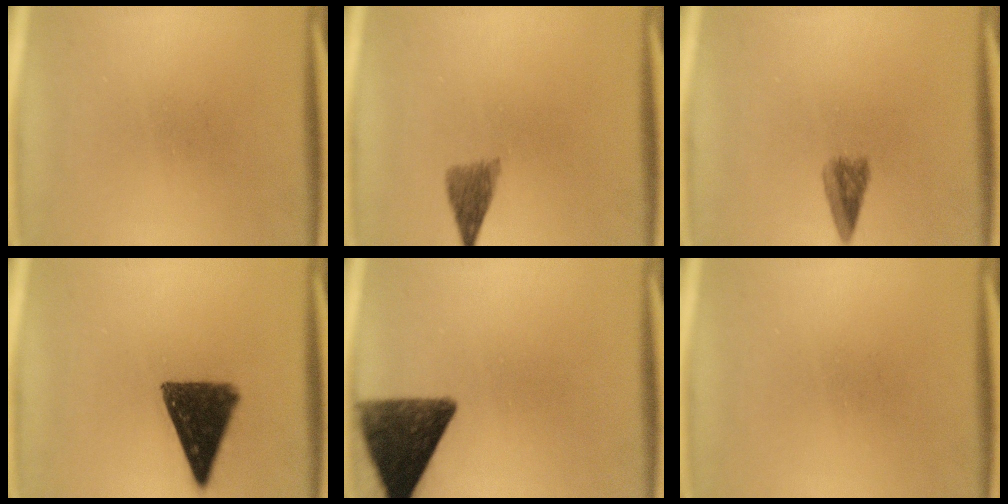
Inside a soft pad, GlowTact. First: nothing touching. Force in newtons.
{"total": 3.2}
{"total": 3.0}
{"total": 12.4}
{"total": 12.2}
{"total": 0.0}